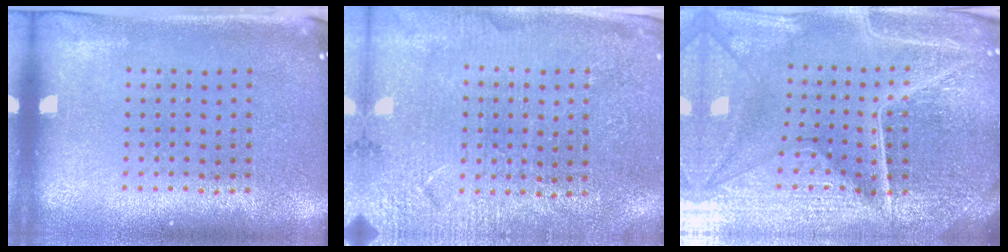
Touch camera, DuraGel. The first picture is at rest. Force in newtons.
{"total": 3.1, "press": 3.1, "slide": 0.5}
{"total": 6.3, "press": 5.6, "slide": 2.8}